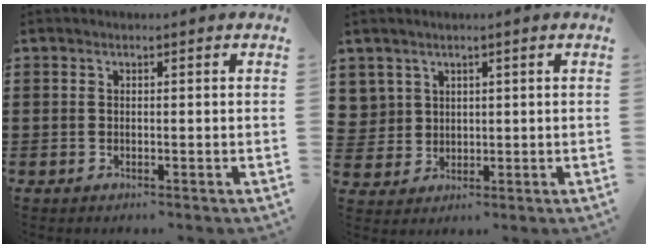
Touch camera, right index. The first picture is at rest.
{"total": 3.3, "force": [1.6, 2.8, 0.0], "torque": [-0.016, 0.012, 0.031]}